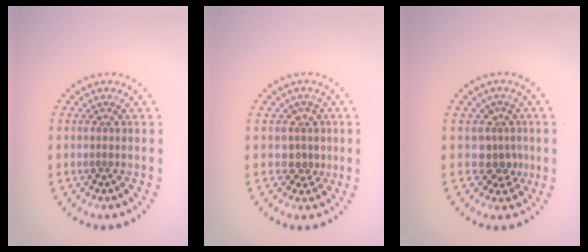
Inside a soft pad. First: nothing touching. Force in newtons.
{"total": 2.0, "press": 1.7, "slide": 1.1}
{"total": 2.5, "press": 1.9, "slide": 1.6}